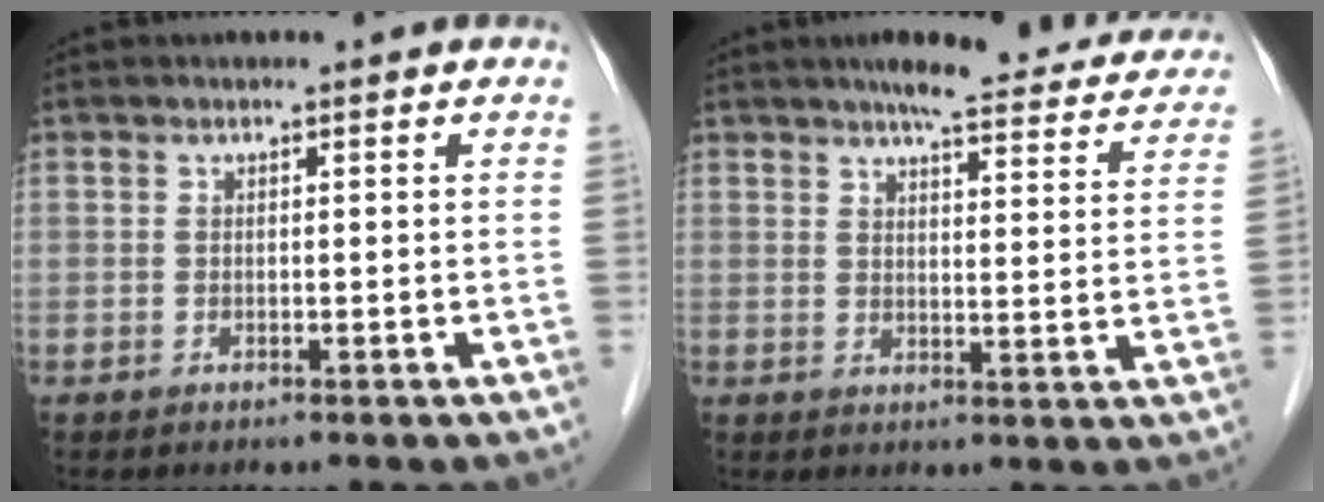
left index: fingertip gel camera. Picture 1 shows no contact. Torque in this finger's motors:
{"motor_torque": [0.34, -0.55, 0.05, 0.03]}